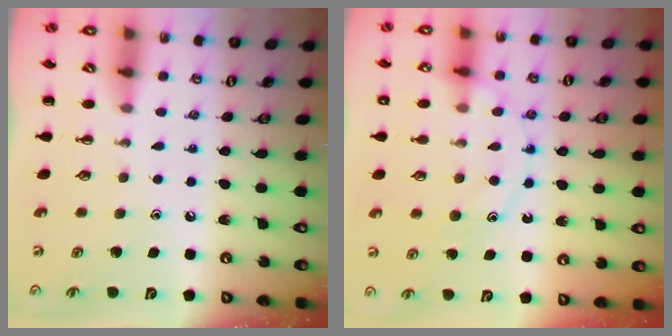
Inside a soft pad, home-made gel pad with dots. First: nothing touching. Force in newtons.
{"total": 11.8, "press": 11.7, "slide": 1.1}